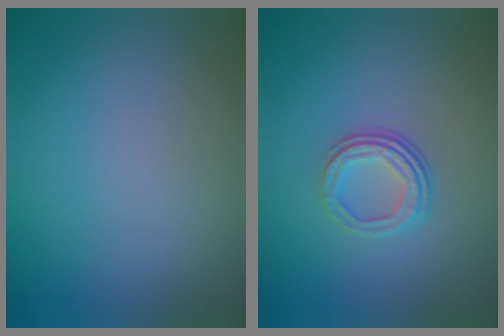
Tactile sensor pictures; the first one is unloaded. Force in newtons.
{"total": 3.4, "press": 2.5, "slide": 2.3}